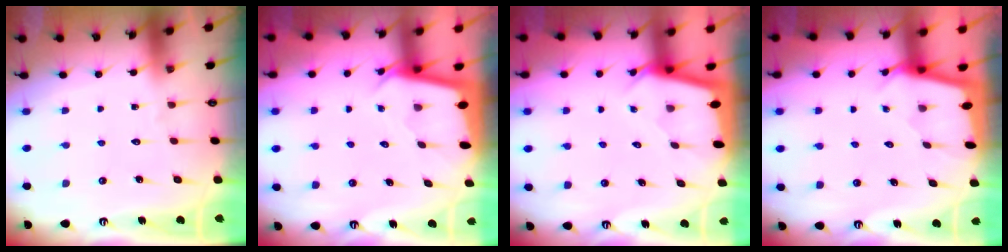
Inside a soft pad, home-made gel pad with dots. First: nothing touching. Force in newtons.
{"total": 2.1, "press": 2.1, "slide": 0.1}
{"total": 2.3, "press": 2.3, "slide": 0.1}
{"total": 1.7, "press": 1.7, "slide": 0.2}